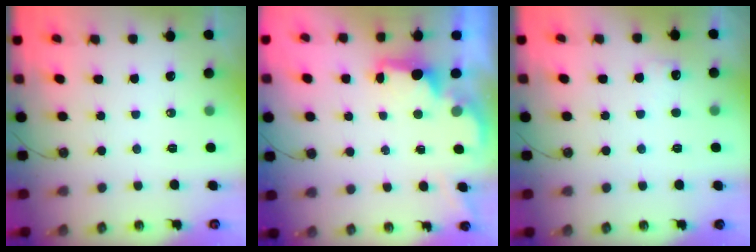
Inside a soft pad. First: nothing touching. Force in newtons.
{"total": 2.0, "press": 1.9, "slide": 0.8}
{"total": 5.2, "press": 5.1, "slide": 1.2}